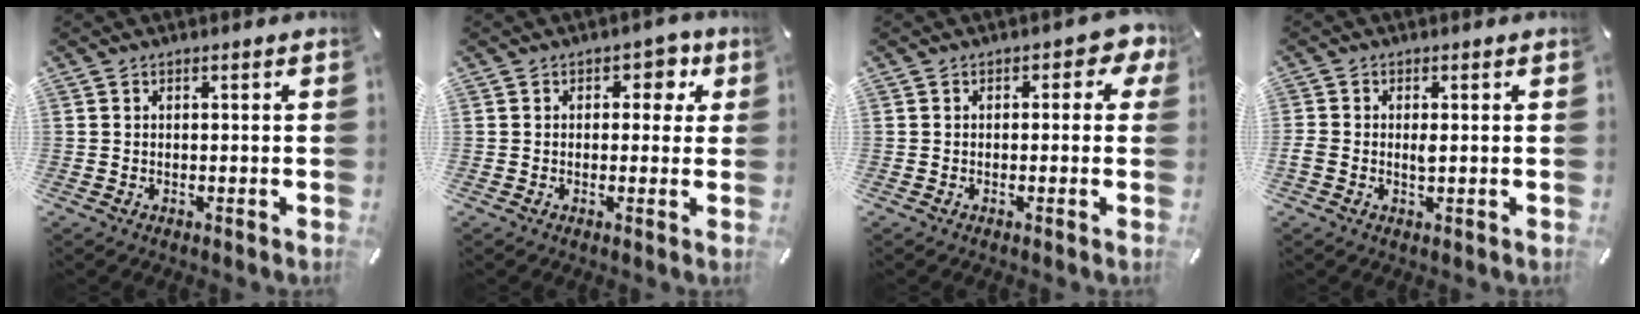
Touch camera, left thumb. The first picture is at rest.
{"total": 4.4, "force": [1.3, 3.3, 2.6], "torque": [-0.019, -0.003, 0.012]}
{"total": 3.3, "force": [0.2, 2.2, 2.5], "torque": [-0.035, 0.007, -0.001]}
{"total": 1.9, "force": [0.0, 1.0, 1.6], "torque": [-0.024, -0.002, -0.003]}